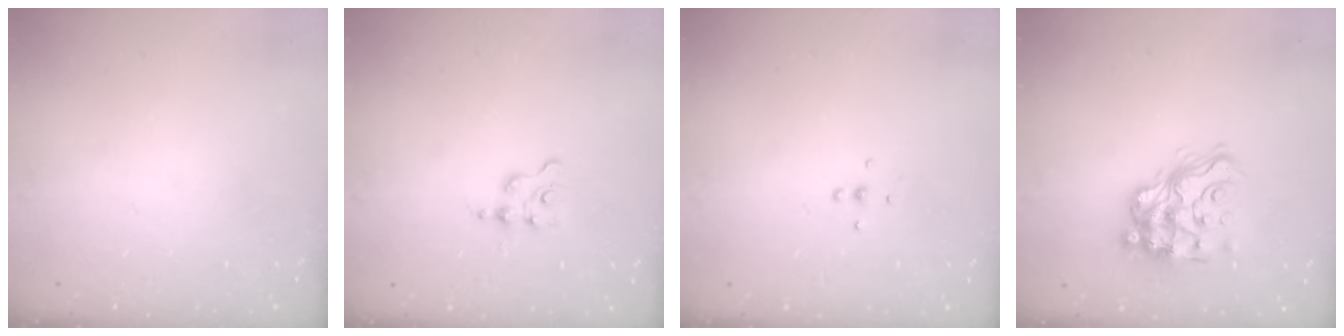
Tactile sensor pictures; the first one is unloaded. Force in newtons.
{"total": 2.0, "press": 2.0, "slide": 0.2}
{"total": 3.9, "press": 3.9, "slide": 0.3}
{"total": 16.4, "press": 16.4, "slide": 1.0}